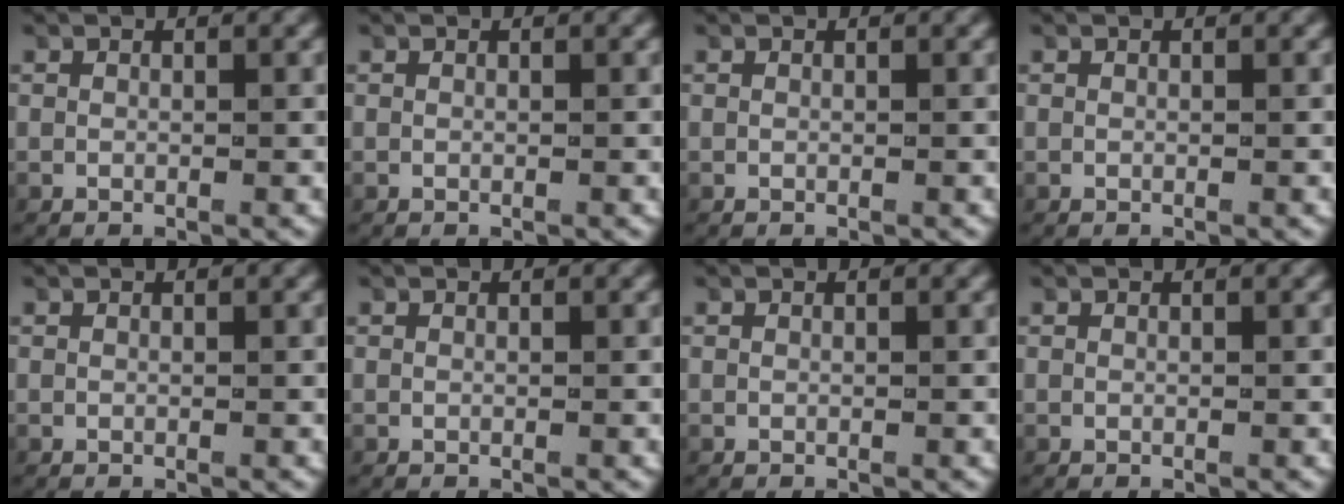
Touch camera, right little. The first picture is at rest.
{"total": 0.0}
{"total": 0.6, "force": [0.0, -0.6, -0.2], "torque": [0.002, -0.006, 0.006]}
{"total": 0.0}
{"total": 0.0}
{"total": 0.0}
{"total": 0.0}
{"total": 0.0}